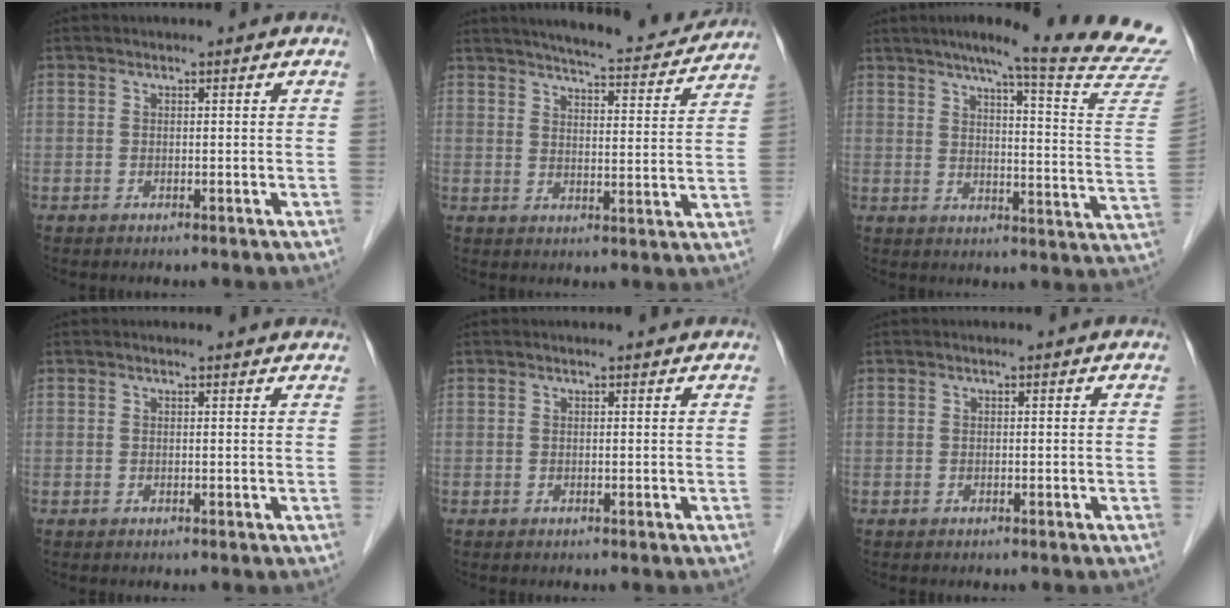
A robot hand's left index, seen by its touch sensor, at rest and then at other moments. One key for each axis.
{"total": 14.7, "fx": 13.6, "fy": 1.6, "fz": 5.3, "tx": -0.073, "ty": -0.010, "tz": 0.171}
{"total": 21.8, "fx": 19.0, "fy": -1.5, "fz": 10.7, "tx": -0.148, "ty": -0.078, "tz": 0.227}
{"total": 2.7, "fx": 2.6, "fy": 0.4, "fz": 0.5, "tx": -0.012, "ty": 0.004, "tz": 0.020}
{"total": 1.3, "fx": 1.2, "fy": 0.1, "fz": 0.3, "tx": -0.010, "ty": 0.005, "tz": 0.014}
{"total": 0.0}